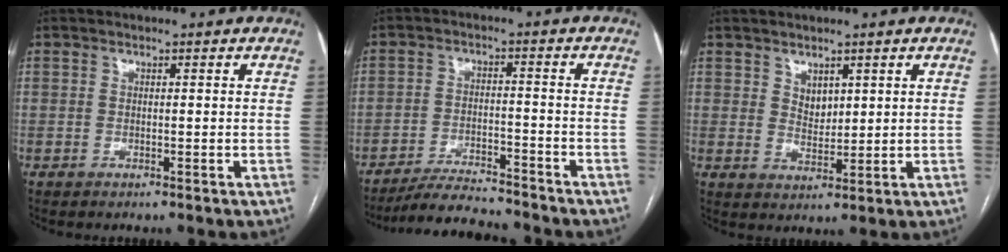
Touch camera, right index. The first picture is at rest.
{"total": 9.0, "force": [-8.6, 0.6, 2.7], "torque": [-0.038, -0.011, -0.145]}
{"total": 3.1, "force": [1.7, 2.0, 1.7], "torque": [-0.031, -0.002, 0.039]}